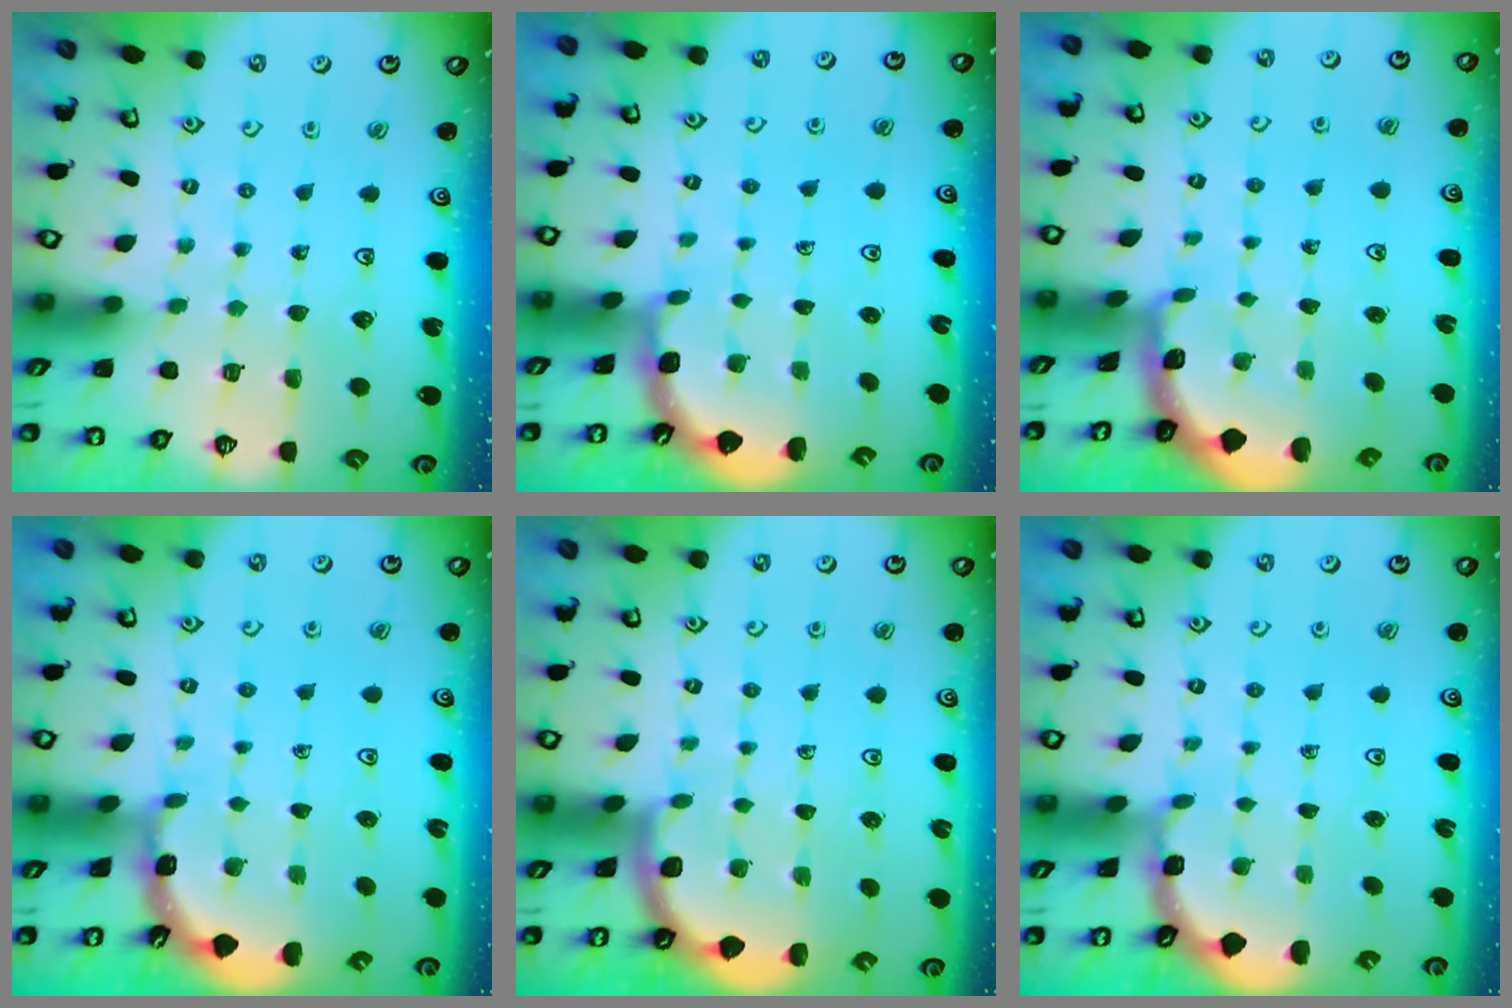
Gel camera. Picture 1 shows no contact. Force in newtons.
{"total": 2.0, "press": 2.0, "slide": 0.2}
{"total": 2.3, "press": 2.3, "slide": 0.3}
{"total": 1.9, "press": 1.9, "slide": 0.1}
{"total": 1.9, "press": 1.9, "slide": 0.0}
{"total": 1.6, "press": 1.6, "slide": 0.1}